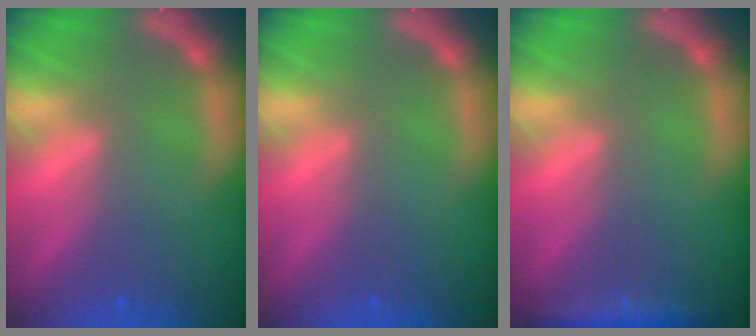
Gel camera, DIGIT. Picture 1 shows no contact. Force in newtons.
{"total": 0.0}
{"total": 2.4}